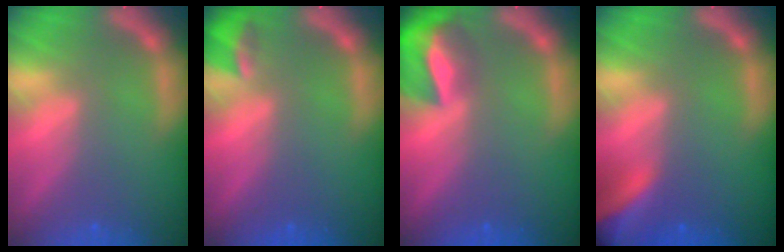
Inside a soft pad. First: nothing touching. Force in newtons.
{"total": 2.4}
{"total": 7.9}
{"total": 10.0}